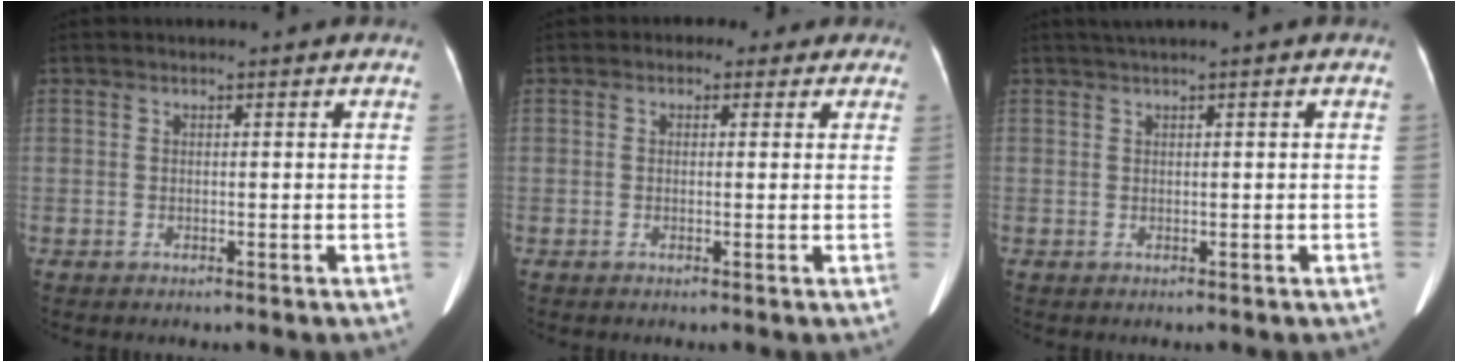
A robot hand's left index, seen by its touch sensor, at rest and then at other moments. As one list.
[{"total": 3.0, "force": [1.4, 2.3, 1.1], "torque": [-0.006, 0.019, 0.010]}, {"total": 0.8, "force": [0.4, 0.0, 0.7], "torque": [-0.013, 0.015, 0.013]}]